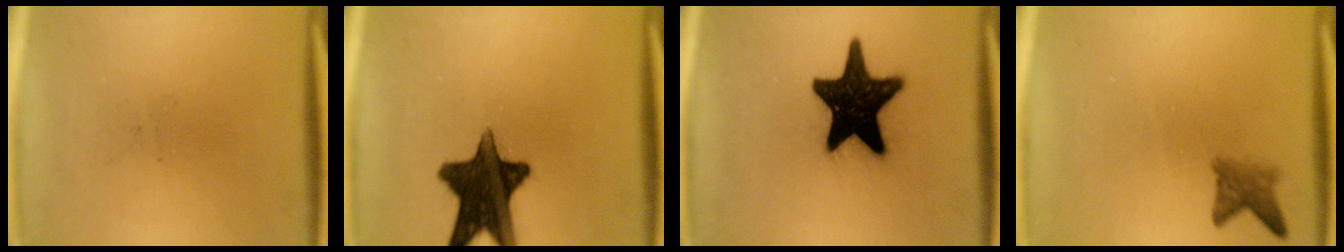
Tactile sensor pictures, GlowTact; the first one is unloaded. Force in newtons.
{"total": 14.8}
{"total": 19.7}
{"total": 2.5}